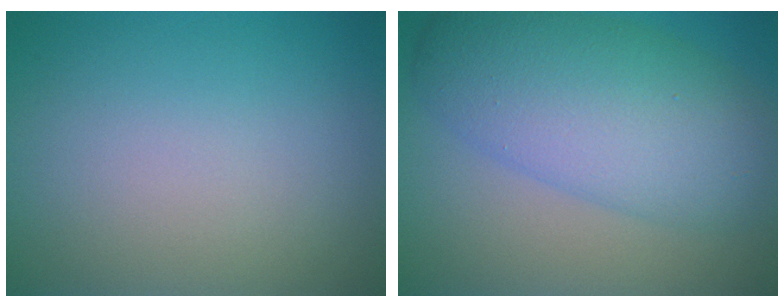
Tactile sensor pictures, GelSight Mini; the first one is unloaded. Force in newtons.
{"total": 9.0, "press": 9.0, "slide": 0.2}